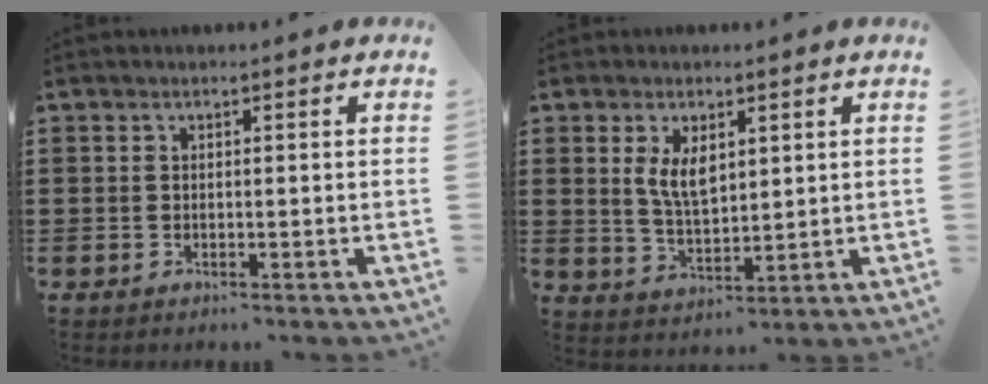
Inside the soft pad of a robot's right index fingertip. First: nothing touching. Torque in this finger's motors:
{"motor_torque": [0.26, 0.16, 0.19, 0.13]}